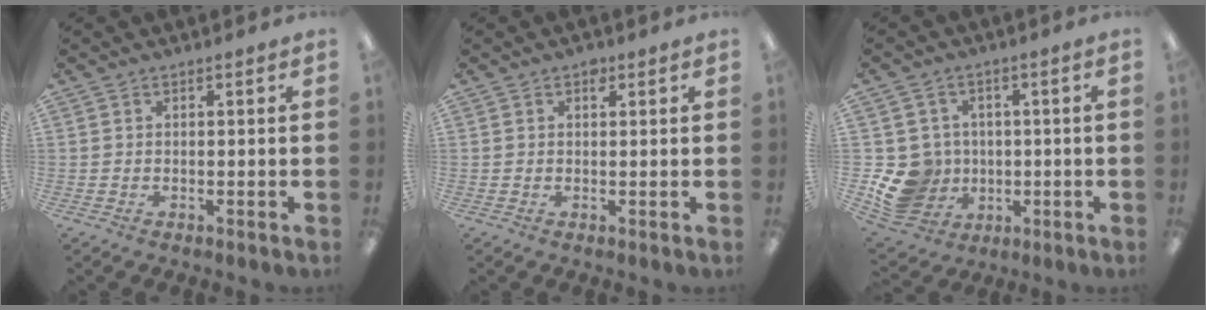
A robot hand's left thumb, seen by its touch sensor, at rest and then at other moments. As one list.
[{"total": 1.6, "force": [0.9, 0.9, 0.9], "torque": [-0.004, -0.005, 0.012]}, {"total": 11.4, "force": [-1.8, 10.6, 3.8], "torque": [-0.110, 0.014, -0.022]}]